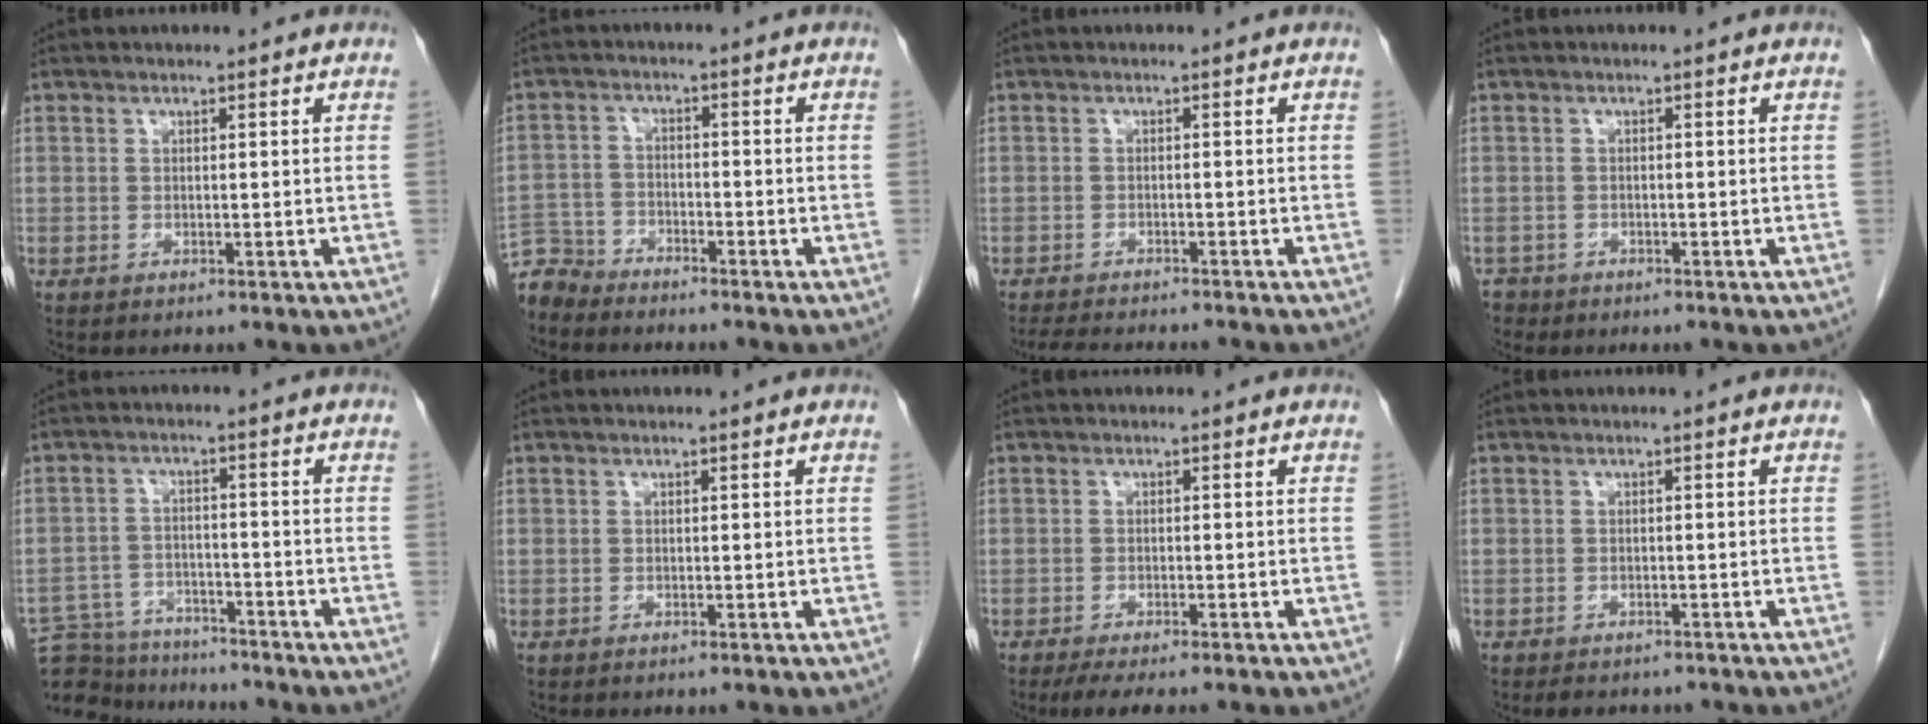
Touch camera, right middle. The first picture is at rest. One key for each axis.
{"total": 5.1, "fx": -5.0, "fy": 1.1, "fz": -0.6, "tx": 0.014, "ty": -0.005, "tz": -0.100}
{"total": 9.6, "fx": -8.6, "fy": 1.2, "fz": 4.0, "tx": -0.055, "ty": -0.014, "tz": -0.120}
{"total": 1.7, "fx": -1.4, "fy": 0.9, "fz": -0.3, "tx": -0.003, "ty": 0.001, "tz": -0.025}
{"total": 13.6, "fx": -13.1, "fy": 2.8, "fz": 2.3, "tx": -0.045, "ty": 0.020, "tz": -0.202}
{"total": 0.0}
{"total": 5.3, "fx": -4.3, "fy": 0.6, "fz": 3.1, "tx": -0.045, "ty": -0.012, "tz": -0.063}
{"total": 4.5, "fx": -3.8, "fy": 1.7, "fz": 1.5, "tx": -0.021, "ty": -0.005, "tz": -0.046}